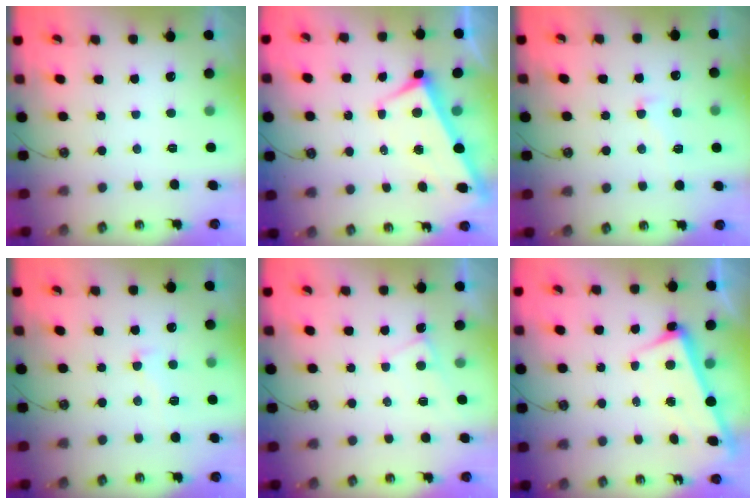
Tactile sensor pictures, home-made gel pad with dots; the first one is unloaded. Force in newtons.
{"total": 3.0, "press": 2.9, "slide": 0.9}
{"total": 1.8, "press": 1.5, "slide": 1.0}
{"total": 1.8, "press": 1.5, "slide": 1.0}
{"total": 0.6, "press": 0.6, "slide": 0.1}
{"total": 2.5, "press": 2.4, "slide": 0.7}